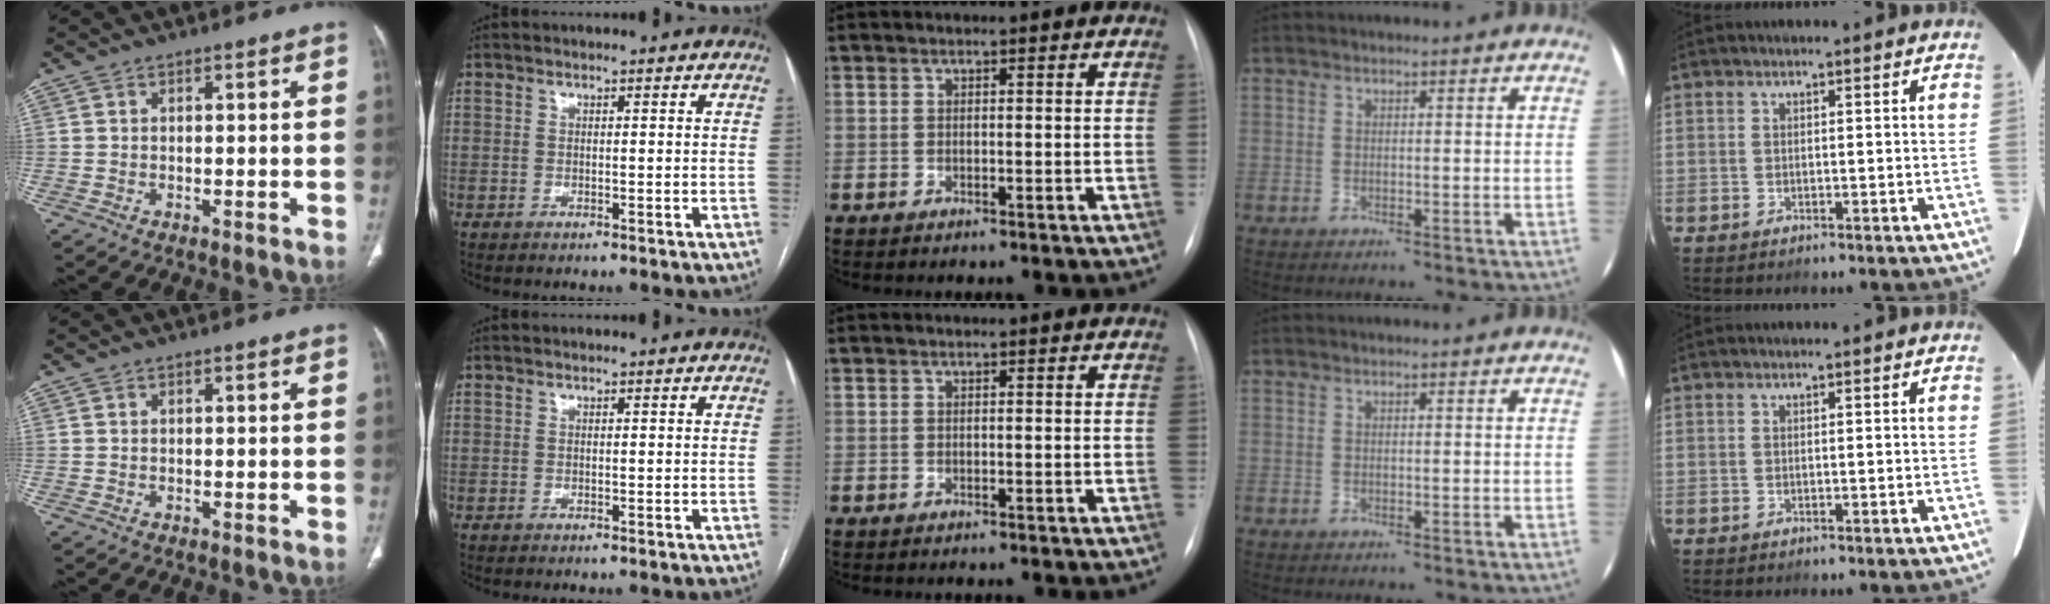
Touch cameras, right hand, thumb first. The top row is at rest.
{}